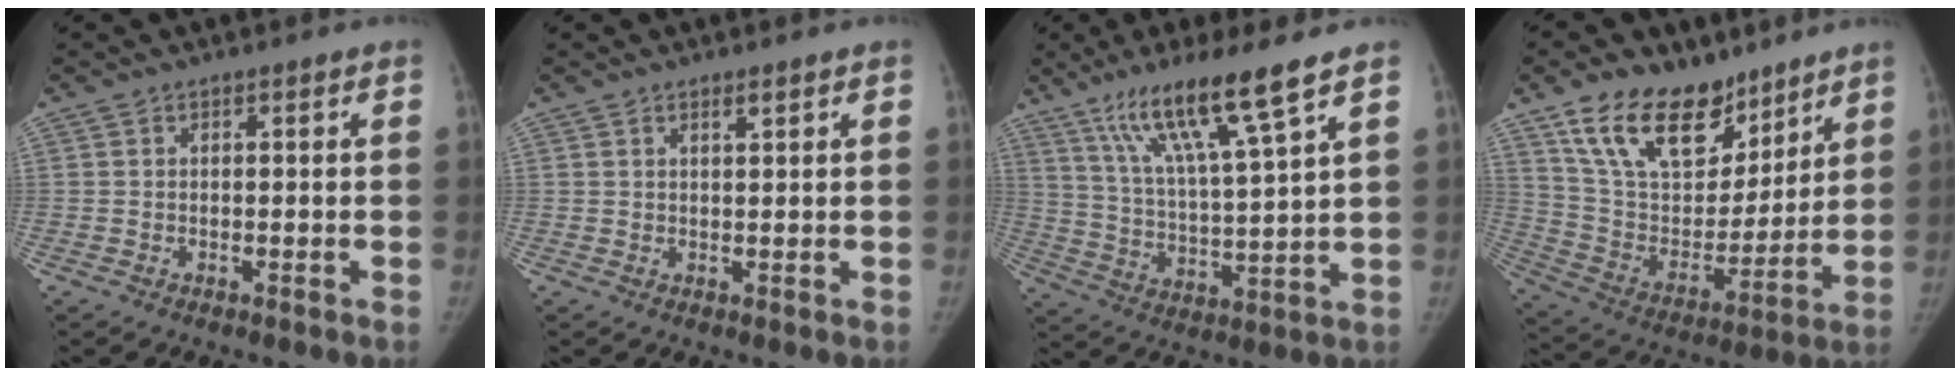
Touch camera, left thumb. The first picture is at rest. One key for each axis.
{"total": 1.3, "fx": 0.9, "fy": 0.2, "fz": 0.9, "tx": -0.013, "ty": -0.006, "tz": 0.017}
{"total": 14.6, "fx": 9.5, "fy": 0.6, "fz": 11.1, "tx": -0.198, "ty": -0.042, "tz": 0.176}
{"total": 20.5, "fx": 13.7, "fy": 11.4, "fz": 10.2, "tx": -0.131, "ty": -0.058, "tz": 0.249}